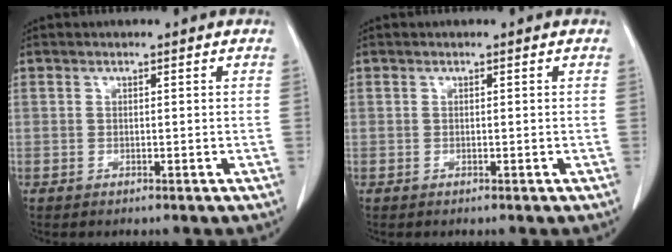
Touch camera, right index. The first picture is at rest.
{"total": 0.0}